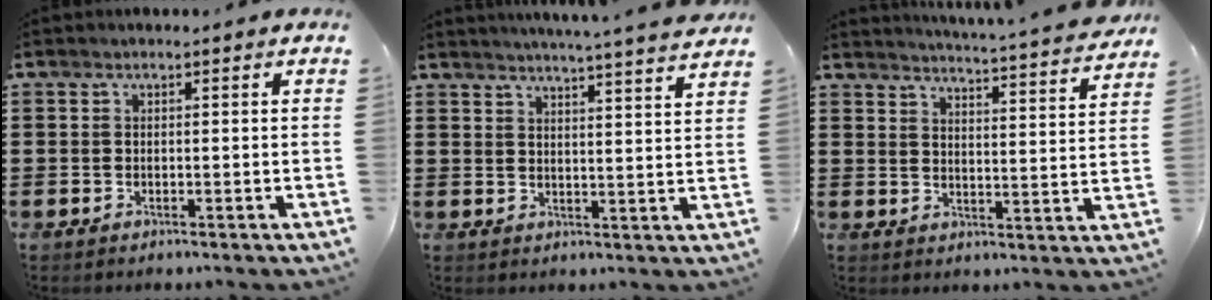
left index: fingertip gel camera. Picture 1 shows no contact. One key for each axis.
{"total": 4.3, "fx": 4.1, "fy": -1.0, "fz": 1.0, "tx": -0.034, "ty": -0.024, "tz": 0.068}
{"total": 4.3, "fx": 4.1, "fy": -0.7, "fz": 0.9, "tx": -0.030, "ty": -0.039, "tz": 0.066}